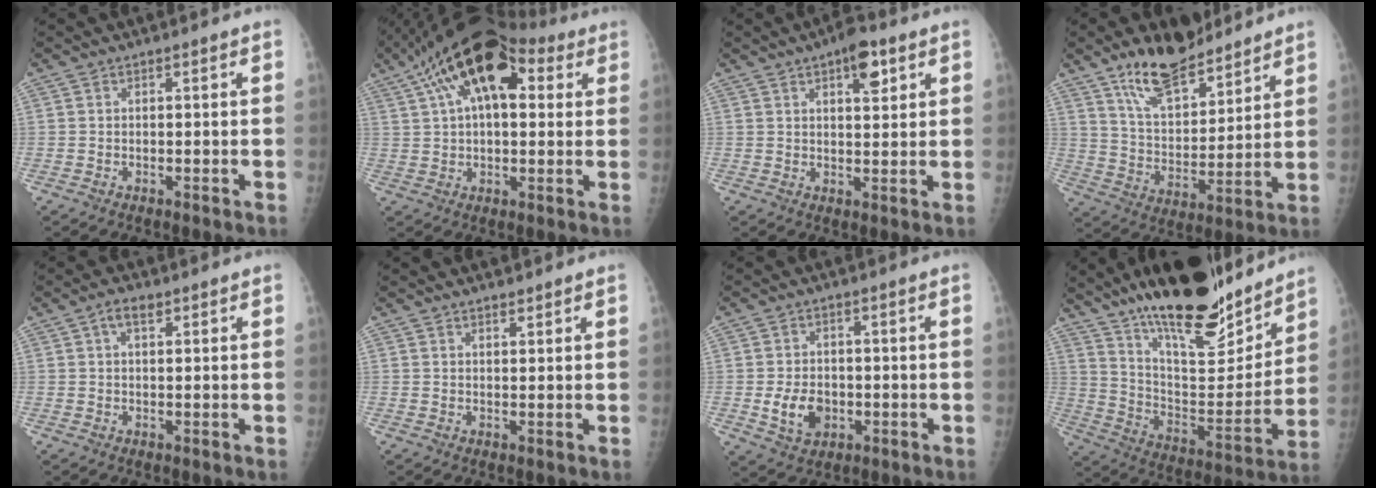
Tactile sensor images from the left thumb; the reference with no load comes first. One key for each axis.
{"total": 18.5, "fx": 7.6, "fy": 9.4, "fz": 14.0, "tx": -0.222, "ty": 0.029, "tz": 0.119}
{"total": 6.6, "fx": 3.5, "fy": 2.8, "fz": 4.9, "tx": -0.052, "ty": -0.014, "tz": 0.045}
{"total": 14.9, "fx": 11.3, "fy": 5.9, "fz": 7.7, "tx": -0.095, "ty": -0.070, "tz": 0.203}
{"total": 2.9, "fx": 1.5, "fy": 1.4, "fz": 2.1, "tx": -0.031, "ty": -0.001, "tz": 0.024}
{"total": 1.9, "fx": 1.6, "fy": 0.6, "fz": 0.8, "tx": -0.004, "ty": -0.010, "tz": 0.024}
{"total": 6.2, "fx": -1.0, "fy": 4.7, "fz": 3.9, "tx": -0.051, "ty": -0.002, "tz": -0.009}
{"total": 26.5, "fx": 19.9, "fy": 8.0, "fz": 15.5, "tx": -0.209, "ty": -0.090, "tz": 0.324}